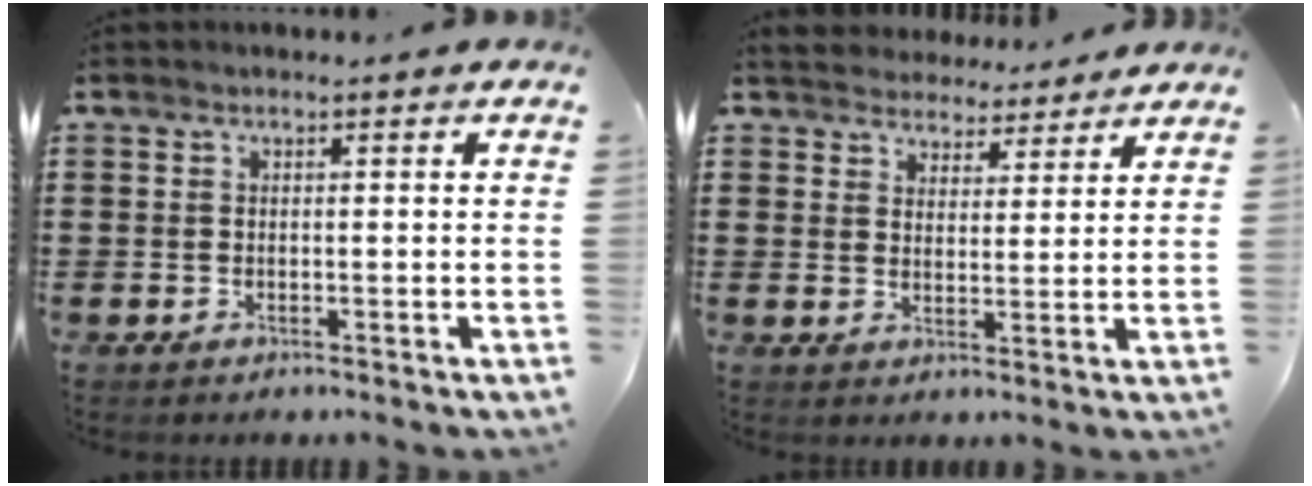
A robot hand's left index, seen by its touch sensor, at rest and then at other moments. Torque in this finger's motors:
{"motor_torque": [1.10, -1.04, -0.05, -0.07]}